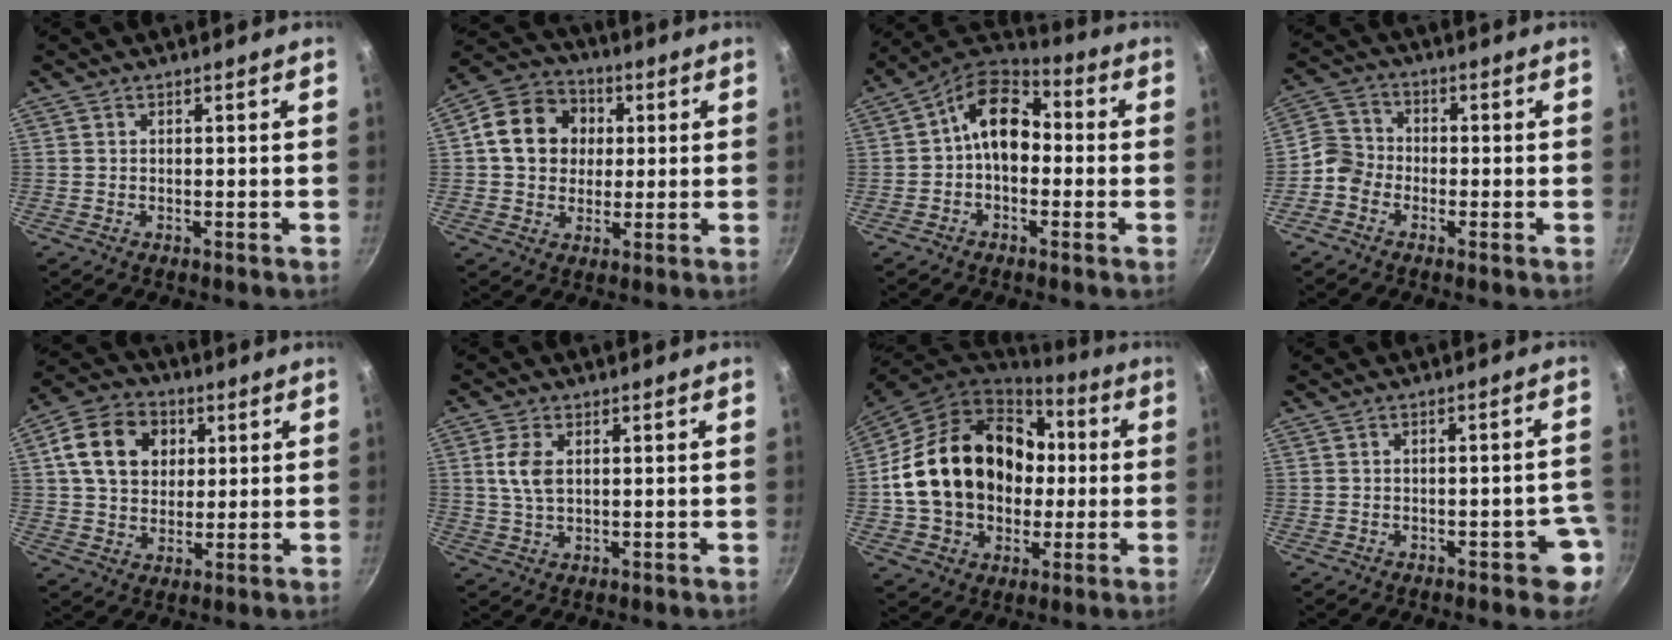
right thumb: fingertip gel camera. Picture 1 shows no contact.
{"total": 12.8, "force": [2.1, 10.9, 6.4], "torque": [-0.087, 0.015, 0.021]}
{"total": 11.8, "force": [0.3, 8.1, 8.6], "torque": [-0.107, 0.041, -0.021]}
{"total": 5.4, "force": [-2.4, 4.5, 1.9], "torque": [-0.015, 0.031, -0.065]}
{"total": 13.0, "force": [3.5, 10.1, 7.3], "torque": [-0.110, 0.007, 0.048]}
{"total": 5.1, "force": [1.1, 2.9, 4.1], "torque": [-0.083, 0.001, 0.022]}
{"total": 24.4, "force": [1.4, 19.1, 15.1], "torque": [-0.242, 0.042, 0.037]}
{"total": 4.8, "force": [-1.9, 2.6, 3.6], "torque": [-0.008, 0.033, -0.017]}